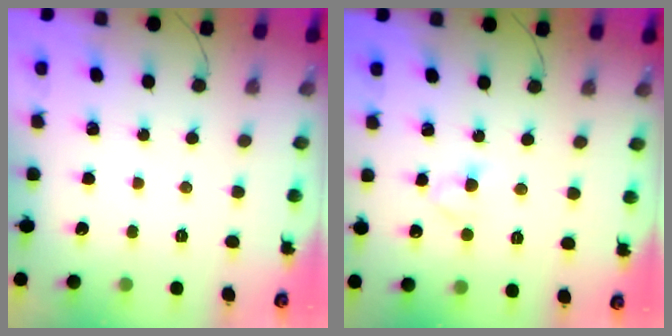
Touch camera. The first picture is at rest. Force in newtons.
{"total": 2.5, "press": 2.3, "slide": 1.1}